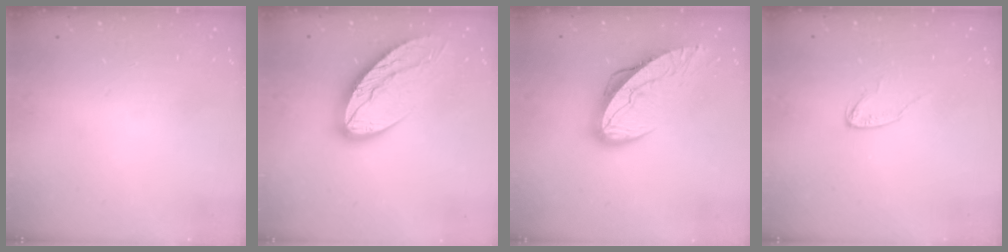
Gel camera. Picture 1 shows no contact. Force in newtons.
{"total": 12.2, "press": 12.1, "slide": 1.1}
{"total": 11.7, "press": 11.6, "slide": 1.3}
{"total": 4.5, "press": 4.5, "slide": 0.5}